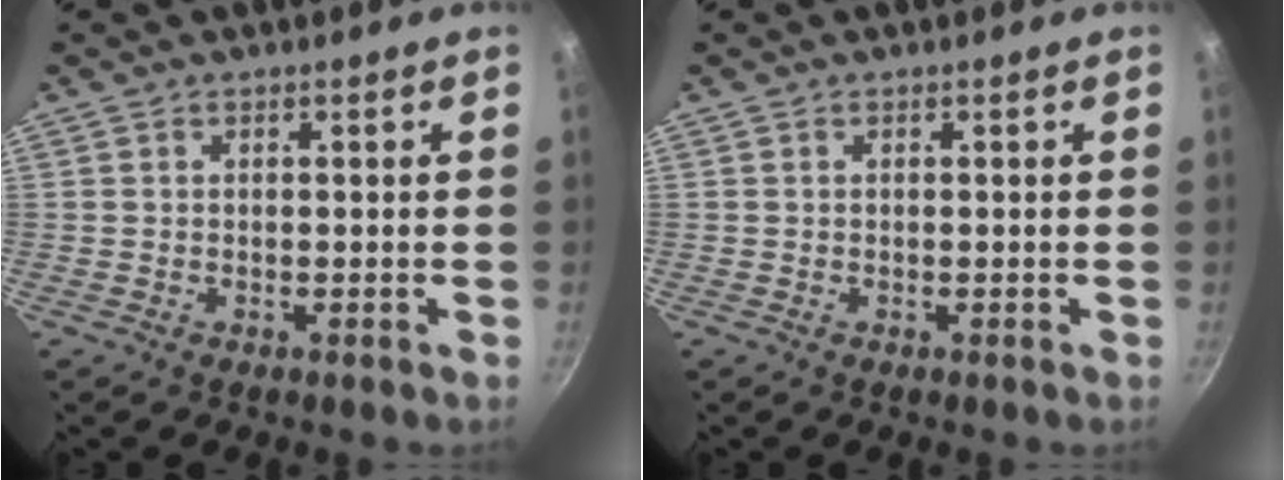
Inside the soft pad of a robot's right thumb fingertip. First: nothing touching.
{"total": 0.0}